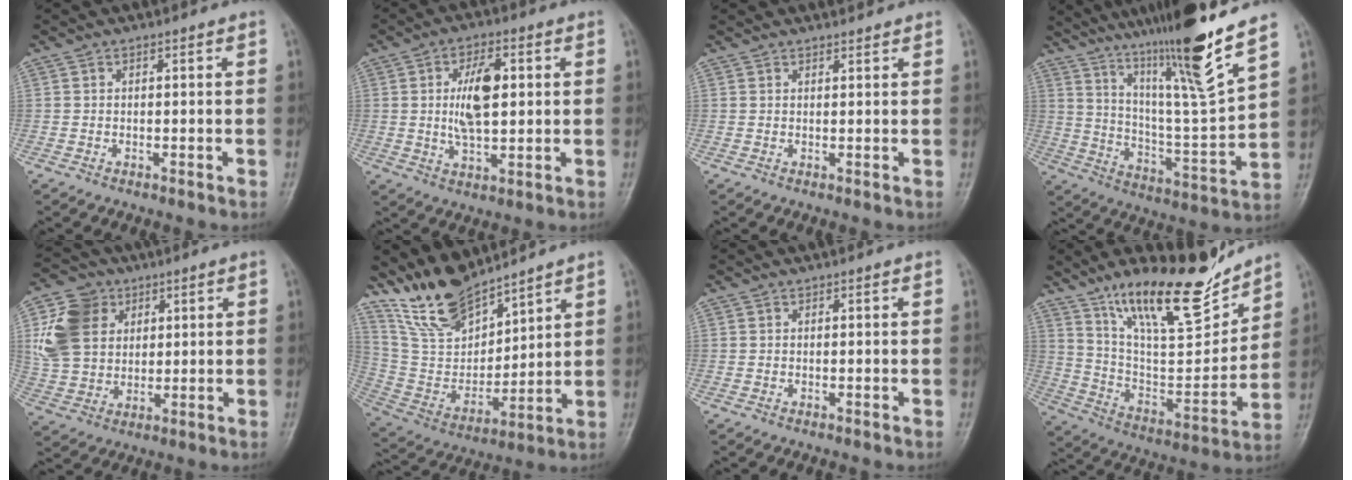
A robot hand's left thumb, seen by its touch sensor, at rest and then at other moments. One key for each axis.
{"total": 9.5, "fx": 1.4, "fy": 4.6, "fz": 8.1, "tx": -0.137, "ty": -0.004, "tz": 0.026}
{"total": 1.2, "fx": 1.2, "fy": 0.3, "fz": 0.0, "tx": 0.004, "ty": -0.008, "tz": 0.019}
{"total": 20.9, "fx": 15.0, "fy": 0.1, "fz": 14.7, "tx": -0.221, "ty": -0.081, "tz": 0.260}
{"total": 12.6, "fx": 3.7, "fy": 10.2, "fz": 6.4, "tx": -0.104, "ty": -0.002, "tz": 0.070}
{"total": 14.5, "fx": 12.2, "fy": 5.5, "fz": 5.6, "tx": -0.077, "ty": -0.070, "tz": 0.251}
{"total": 0.0}
{"total": 21.8, "fx": 16.0, "fy": 6.5, "fz": 13.3, "tx": -0.175, "ty": -0.094, "tz": 0.280}